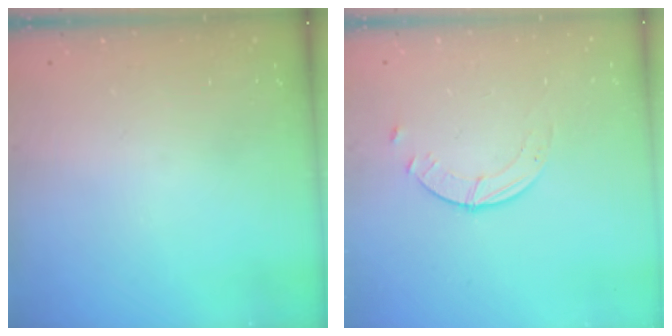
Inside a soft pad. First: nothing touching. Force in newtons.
{"total": 2.5, "press": 2.5, "slide": 0.3}